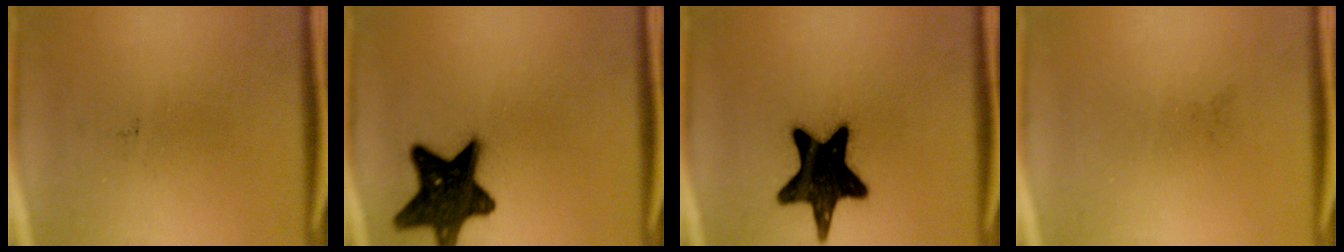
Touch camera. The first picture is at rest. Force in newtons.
{"total": 15.0}
{"total": 19.1}
{"total": 0.0}